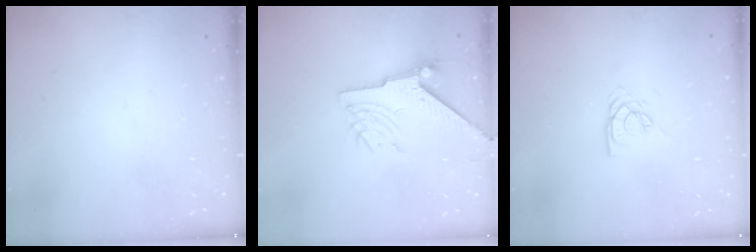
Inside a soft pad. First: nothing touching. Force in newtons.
{"total": 7.2, "press": 7.2, "slide": 1.0}
{"total": 6.0, "press": 6.0, "slide": 0.5}